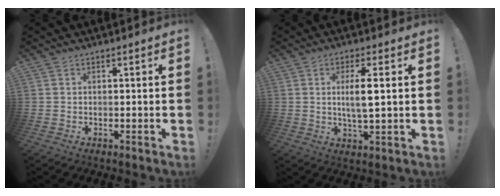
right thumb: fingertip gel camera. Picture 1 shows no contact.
{"total": 6.9, "force": [1.1, 1.7, 6.6], "torque": [-0.116, -0.007, 0.013]}